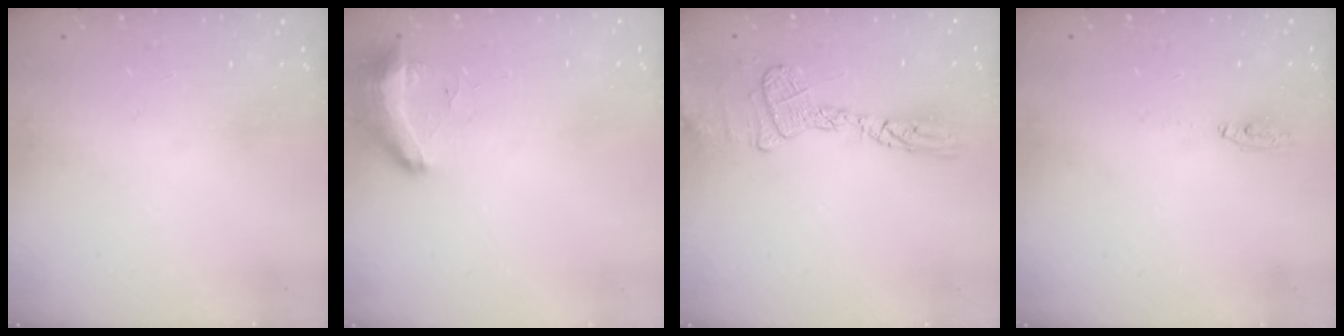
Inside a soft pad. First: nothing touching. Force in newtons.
{"total": 19.6, "press": 11.8, "slide": 15.6}
{"total": 12.8, "press": 12.7, "slide": 1.0}
{"total": 3.4, "press": 3.1, "slide": 1.4}